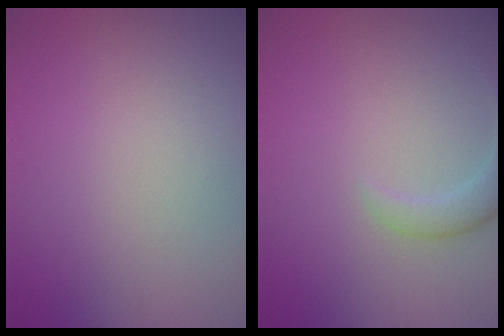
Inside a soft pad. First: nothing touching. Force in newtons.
{"total": 2.2, "press": 2.2, "slide": 0.2}